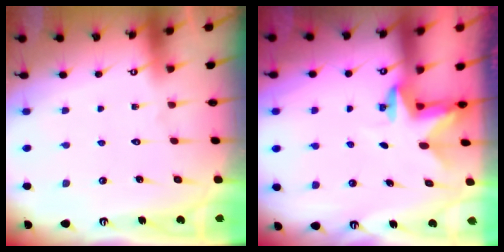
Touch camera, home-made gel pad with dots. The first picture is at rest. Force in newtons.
{"total": 2.4, "press": 2.3, "slide": 0.4}